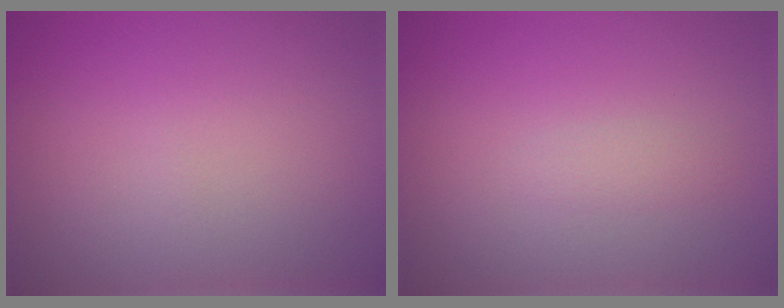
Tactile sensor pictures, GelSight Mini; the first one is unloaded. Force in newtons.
{"total": 0.8, "press": 0.8, "slide": 0.0}